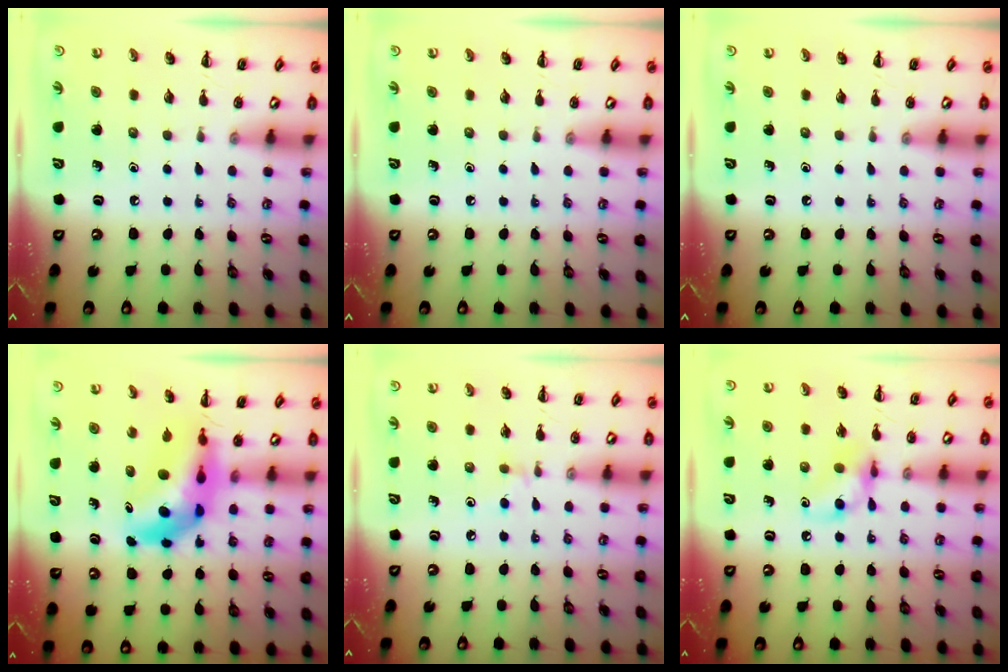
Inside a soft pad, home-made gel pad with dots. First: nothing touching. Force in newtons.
{"total": 0.0}
{"total": 0.0}
{"total": 8.0, "press": 7.5, "slide": 2.8}
{"total": 3.1, "press": 2.9, "slide": 1.1}
{"total": 9.3, "press": 9.3, "slide": 0.7}